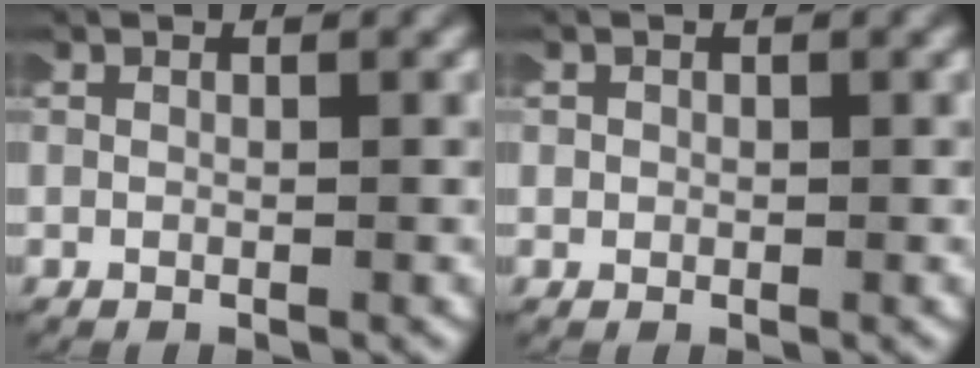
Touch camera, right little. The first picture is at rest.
{"total": 0.7, "force": [0.0, 0.7, -0.1], "torque": [0.001, 0.005, -0.005]}